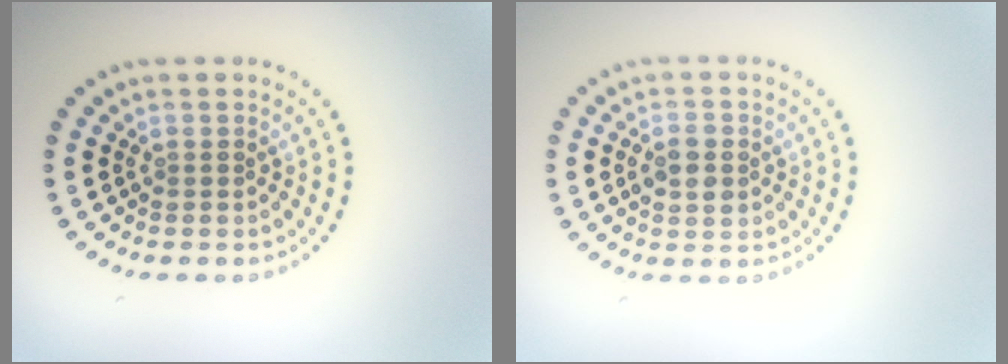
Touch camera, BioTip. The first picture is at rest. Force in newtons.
{"total": 2.6, "press": 2.6, "slide": 0.1}